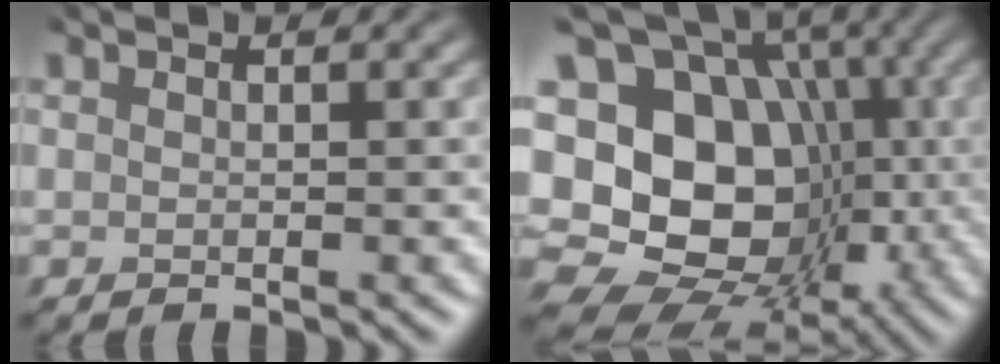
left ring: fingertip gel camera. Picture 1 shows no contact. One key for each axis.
{"total": 16.7, "fx": -2.9, "fy": 13.7, "fz": 9.1, "tx": -0.172, "ty": -0.006, "tz": -0.029}